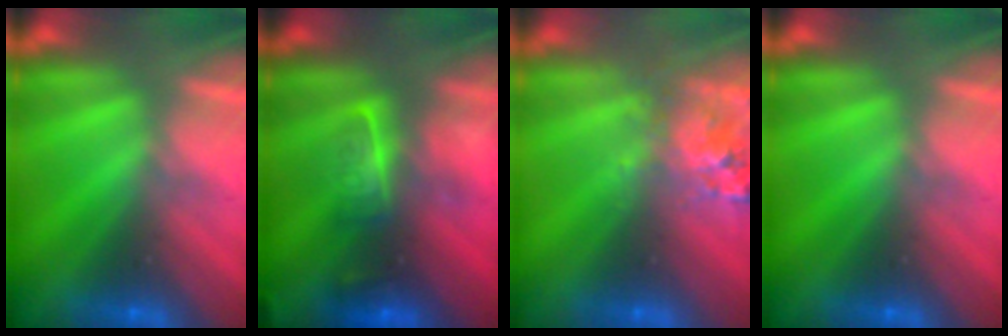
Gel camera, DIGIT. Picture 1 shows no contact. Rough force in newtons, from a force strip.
{"total": 2.6}
{"total": 2.9}
{"total": 0.0}